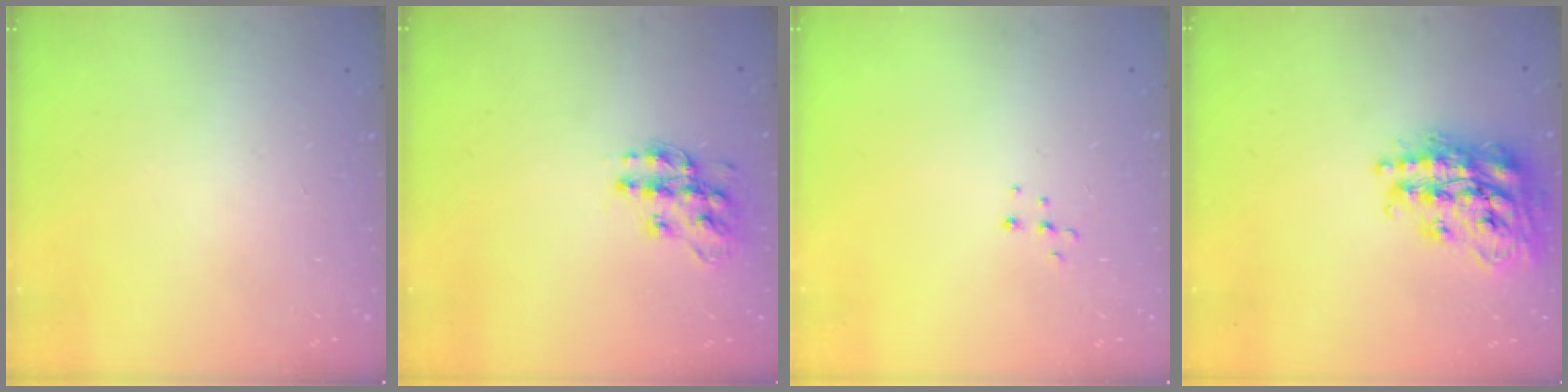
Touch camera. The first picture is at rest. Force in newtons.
{"total": 12.6, "press": 12.5, "slide": 0.9}
{"total": 5.1, "press": 5.0, "slide": 0.4}
{"total": 20.7, "press": 20.6, "slide": 1.6}